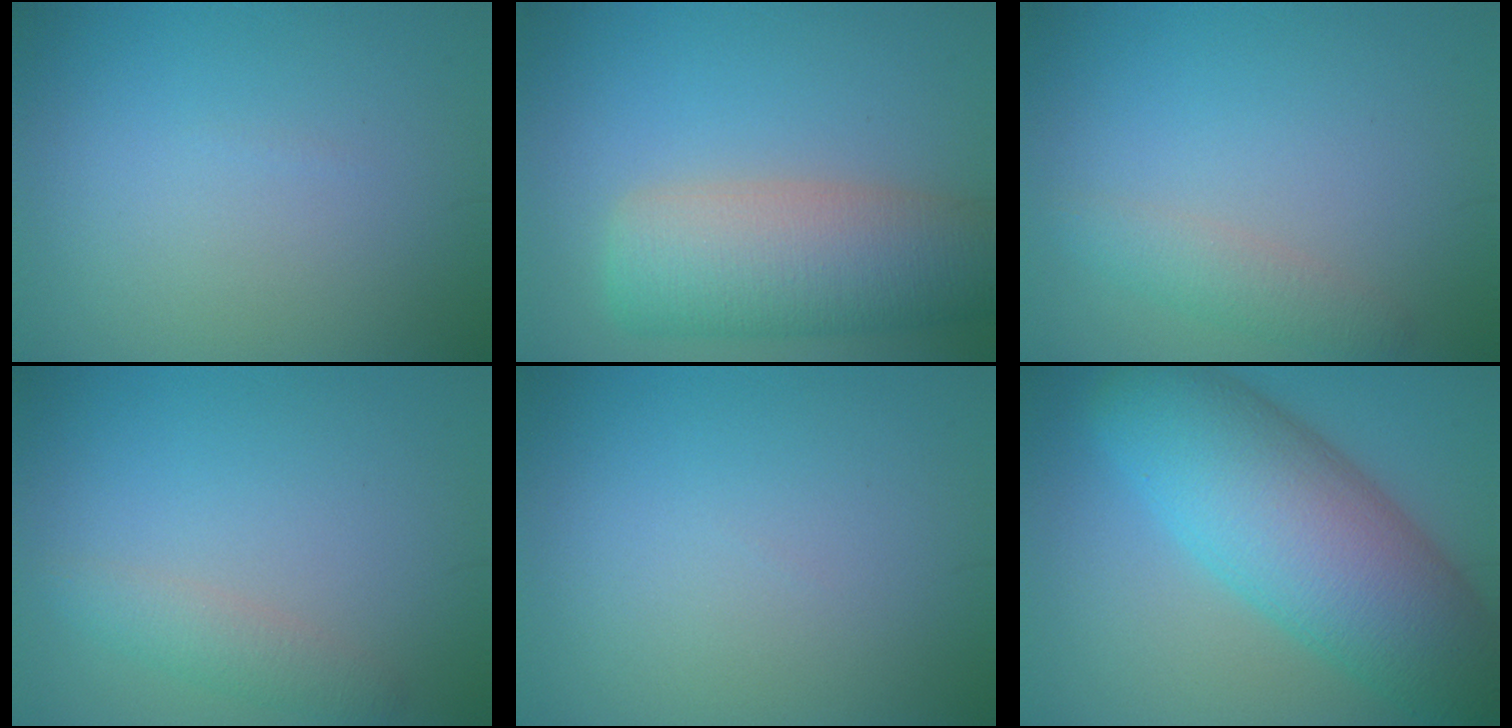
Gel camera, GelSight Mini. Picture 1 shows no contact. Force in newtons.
{"total": 8.6, "press": 8.6, "slide": 0.8}
{"total": 2.1, "press": 2.1, "slide": 0.1}
{"total": 2.1, "press": 2.1, "slide": 0.1}
{"total": 0.0}
{"total": 12.9, "press": 12.9, "slide": 0.5}